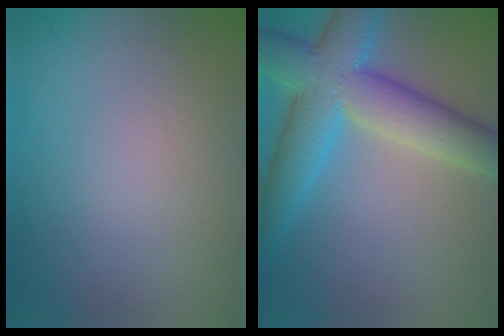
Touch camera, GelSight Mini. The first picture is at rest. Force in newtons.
{"total": 9.2, "press": 9.2, "slide": 0.4}